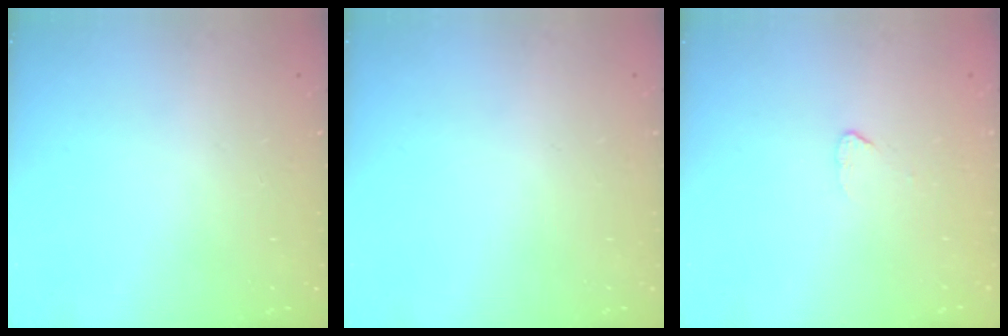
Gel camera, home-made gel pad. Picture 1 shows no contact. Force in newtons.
{"total": 0.0}
{"total": 2.5, "press": 2.5, "slide": 0.2}